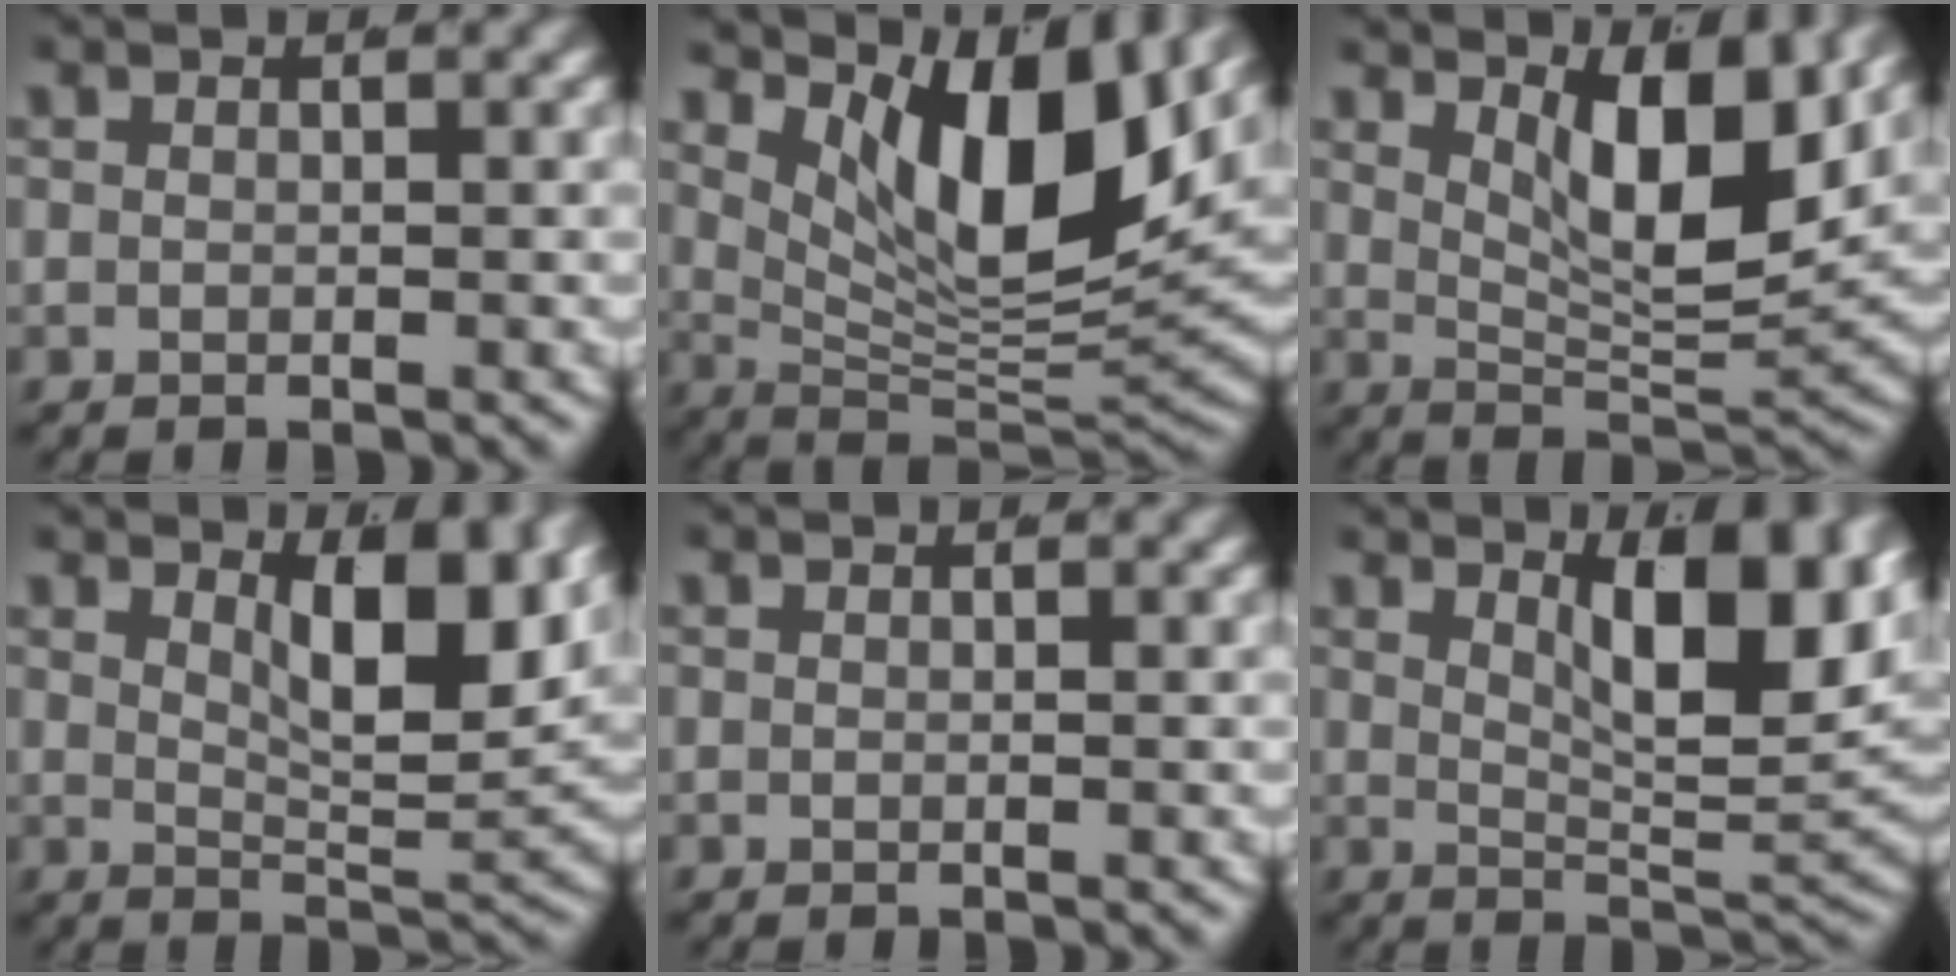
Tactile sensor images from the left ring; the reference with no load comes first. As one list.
[{"total": 12.7, "force": [4.8, 4.9, 10.7], "torque": [-0.160, 0.000, 0.079]}, {"total": 8.3, "force": [3.8, 2.5, 6.9], "torque": [-0.107, -0.017, 0.067]}, {"total": 6.9, "force": [3.4, 1.6, 5.7], "torque": [-0.081, -0.021, 0.062]}, {"total": 0.0}, {"total": 9.0, "force": [3.9, 2.5, 7.7], "torque": [-0.098, -0.010, 0.067]}]